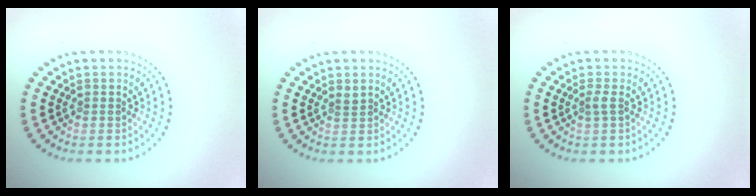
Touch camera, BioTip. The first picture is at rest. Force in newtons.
{"total": 0.7, "press": 0.4, "slide": 0.6}
{"total": 0.9, "press": 0.6, "slide": 0.6}